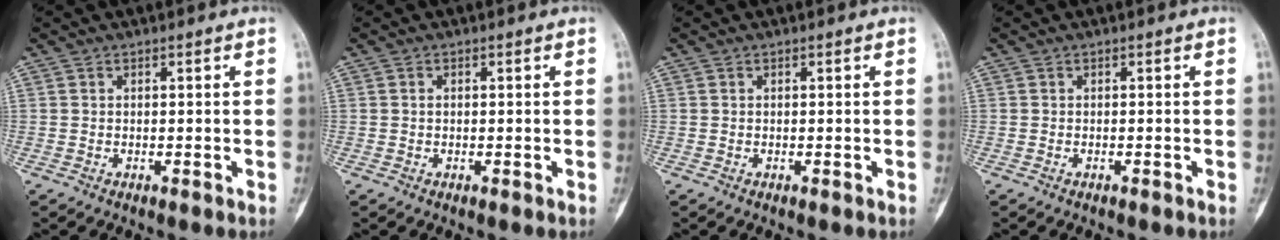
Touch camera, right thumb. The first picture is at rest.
{"total": 0.5, "force": [0.0, 0.4, 0.4], "torque": [-0.008, 0.000, 0.000]}
{"total": 0.0}
{"total": 0.0}